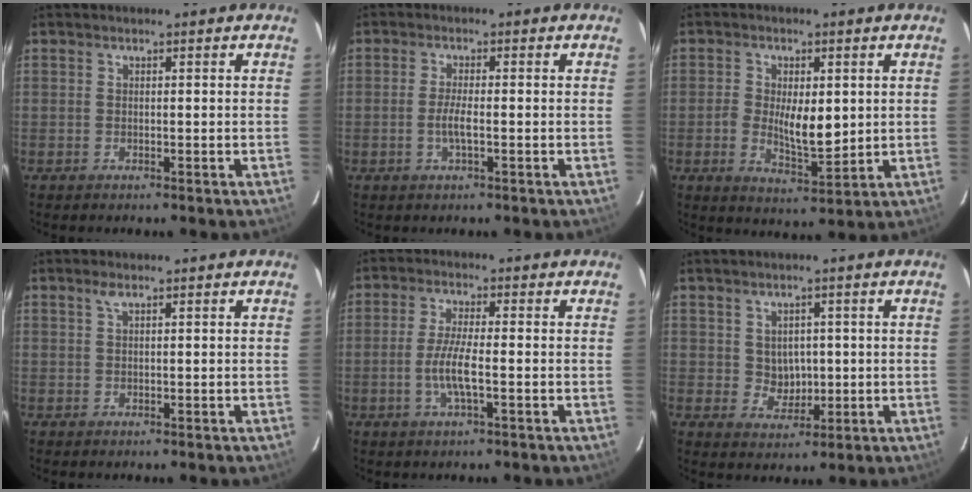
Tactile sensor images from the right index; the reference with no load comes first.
{"total": 3.2, "force": [-0.9, 0.4, 3.0], "torque": [-0.059, -0.002, -0.017]}
{"total": 7.8, "force": [0.0, 3.8, 6.8], "torque": [-0.129, -0.008, 0.000]}
{"total": 0.9, "force": [0.6, 0.1, 0.7], "torque": [-0.014, 0.004, 0.011]}
{"total": 6.0, "force": [-1.6, 0.8, 5.8], "torque": [-0.115, -0.004, -0.033]}
{"total": 4.2, "force": [0.6, 3.7, 1.8], "torque": [-0.030, 0.006, 0.018]}